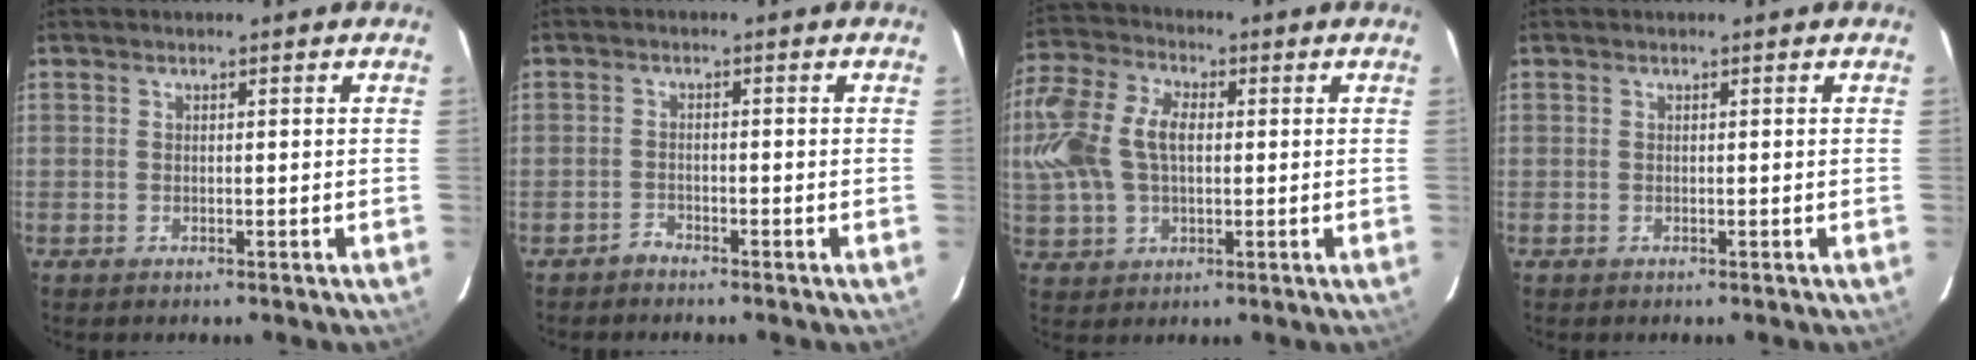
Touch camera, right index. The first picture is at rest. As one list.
[{"total": 1.5, "force": [-1.4, 0.4, -0.1], "torque": [0.001, 0.003, -0.029]}, {"total": 19.1, "force": [1.7, 13.0, 13.8], "torque": [-0.336, 0.032, 0.035]}, {"total": 0.0}]